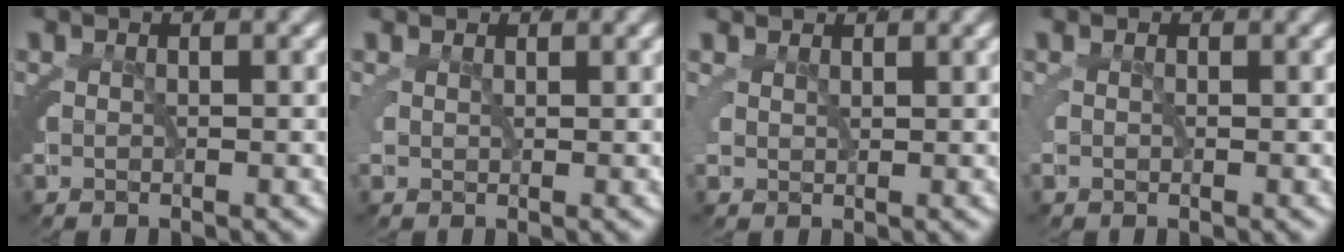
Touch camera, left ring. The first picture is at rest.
{"total": 1.4, "force": [0.8, 1.0, 0.4], "torque": [-0.016, -0.001, 0.019]}
{"total": 1.8, "force": [1.4, 1.0, 0.6], "torque": [-0.018, -0.004, 0.033]}
{"total": 0.7, "force": [0.1, 0.7, 0.2], "torque": [-0.010, 0.000, -0.002]}